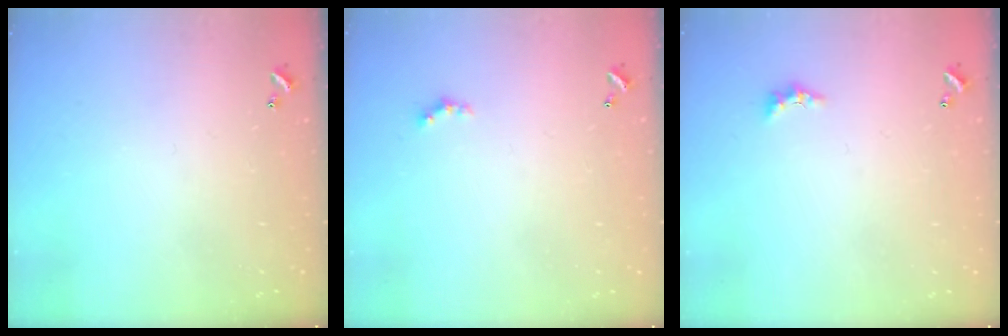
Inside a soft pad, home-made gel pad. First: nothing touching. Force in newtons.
{"total": 1.6, "press": 1.6, "slide": 0.4}
{"total": 2.2, "press": 2.2, "slide": 0.6}